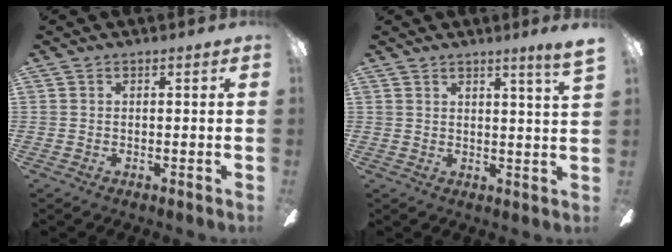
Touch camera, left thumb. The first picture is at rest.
{"total": 3.6, "force": [2.9, -0.9, 2.0], "torque": [-0.034, -0.021, 0.048]}